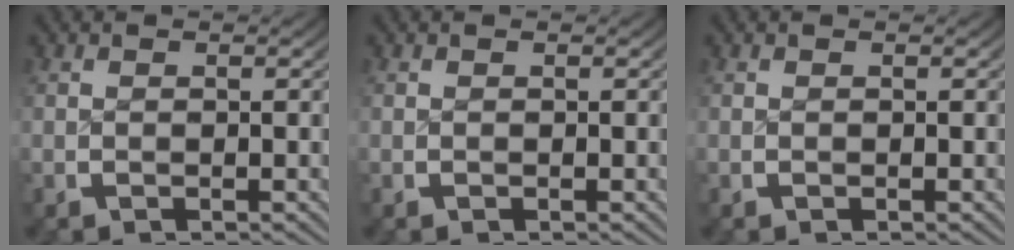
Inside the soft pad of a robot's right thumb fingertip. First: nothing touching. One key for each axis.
{"total": 0.0}
{"total": 0.0}